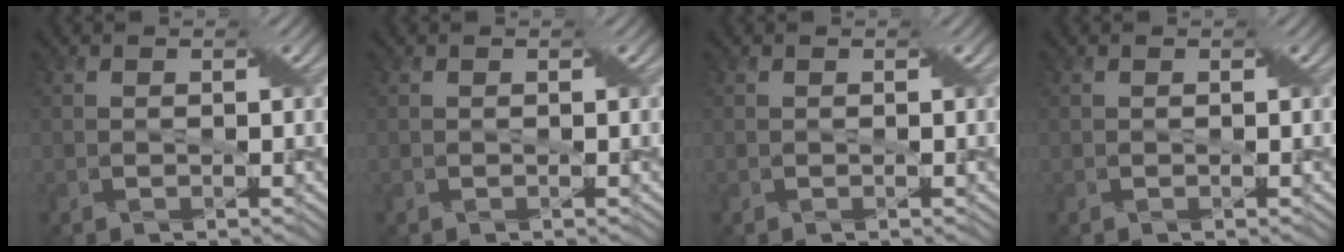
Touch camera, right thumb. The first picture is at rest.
{"total": 0.0}
{"total": 0.0}
{"total": 0.0}